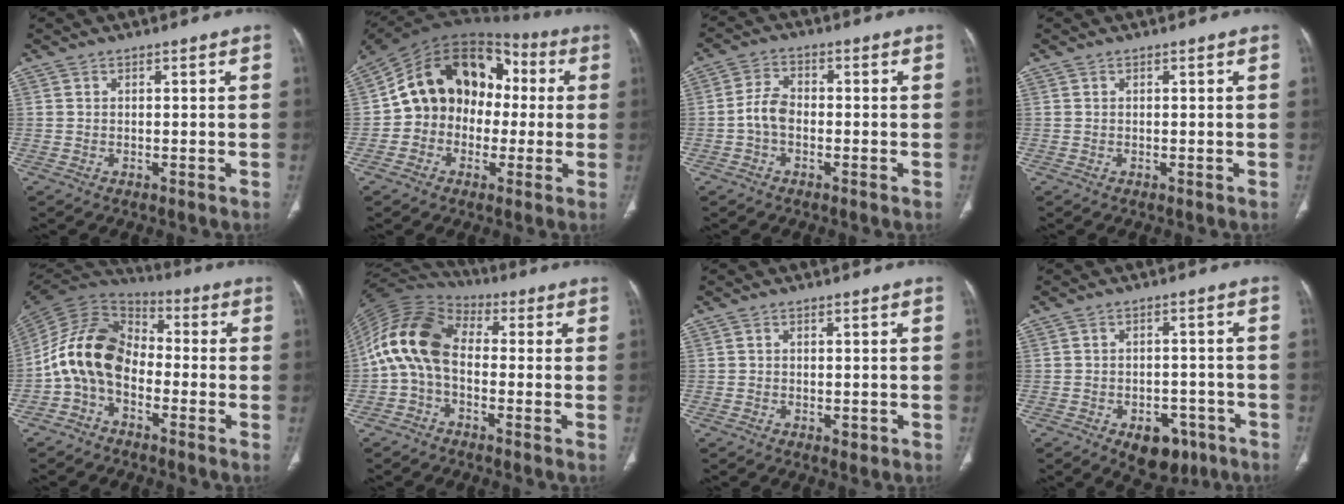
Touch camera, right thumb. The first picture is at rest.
{"total": 17.2, "force": [0.2, 13.8, 10.4], "torque": [-0.126, 0.049, -0.005]}
{"total": 4.6, "force": [-1.2, 2.9, 3.3], "torque": [-0.060, 0.015, -0.029]}
{"total": 0.0}
{"total": 13.6, "force": [-3.2, 9.3, 9.4], "torque": [-0.171, 0.059, -0.076]}
{"total": 13.5, "force": [-0.7, 8.8, 10.2], "torque": [-0.201, 0.040, -0.028]}
{"total": 1.3, "force": [-0.4, 0.9, 0.9], "torque": [-0.006, 0.000, -0.004]}
{"total": 8.6, "force": [-4.7, 5.4, 4.8], "torque": [-0.034, 0.027, -0.057]}